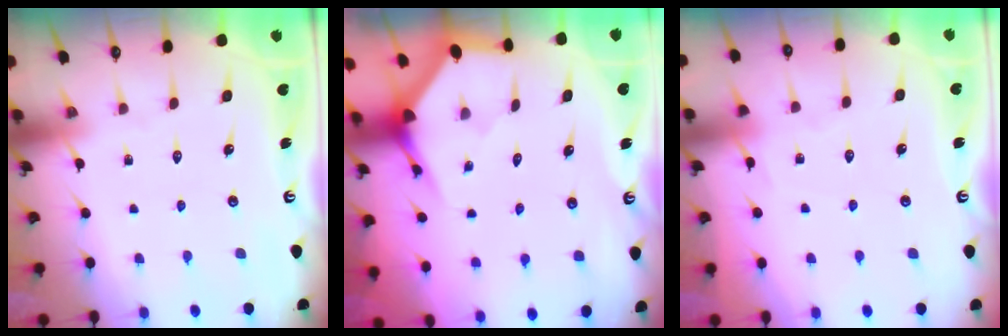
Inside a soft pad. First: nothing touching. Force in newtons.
{"total": 3.4, "press": 3.4, "slide": 0.1}
{"total": 4.8, "press": 4.8, "slide": 0.6}